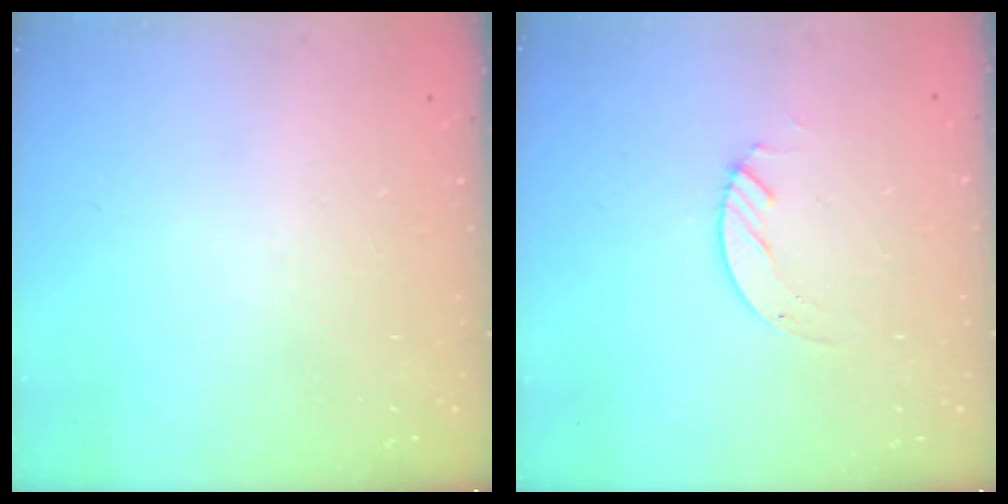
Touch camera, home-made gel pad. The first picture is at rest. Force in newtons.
{"total": 2.1, "press": 2.1, "slide": 0.2}